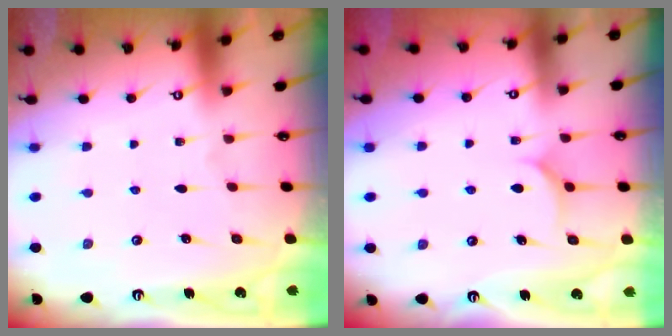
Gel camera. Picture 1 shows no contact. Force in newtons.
{"total": 5.8, "press": 5.8, "slide": 0.6}